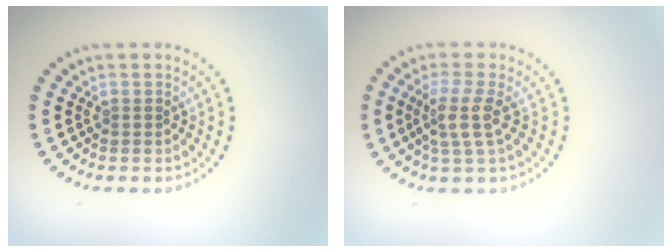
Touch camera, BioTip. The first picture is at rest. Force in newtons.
{"total": 2.9, "press": 2.3, "slide": 1.7}